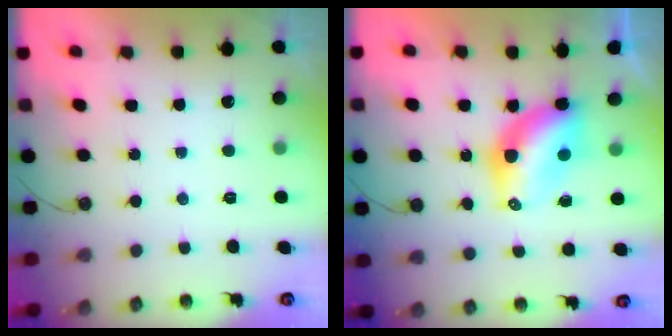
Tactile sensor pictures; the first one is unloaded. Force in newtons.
{"total": 7.2, "press": 7.2, "slide": 0.5}